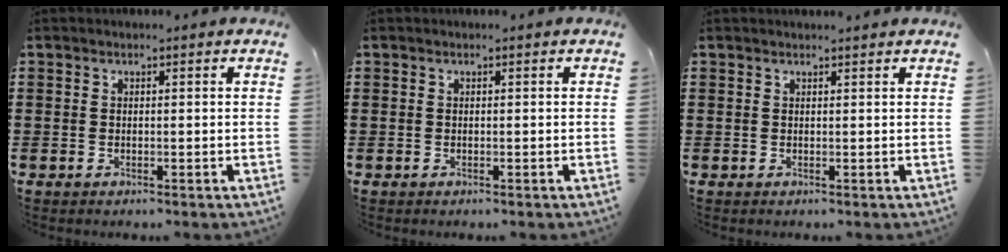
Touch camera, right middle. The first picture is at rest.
{"total": 0.0}
{"total": 0.8, "force": [0.7, -0.2, 0.2], "torque": [-0.004, -0.003, 0.015]}